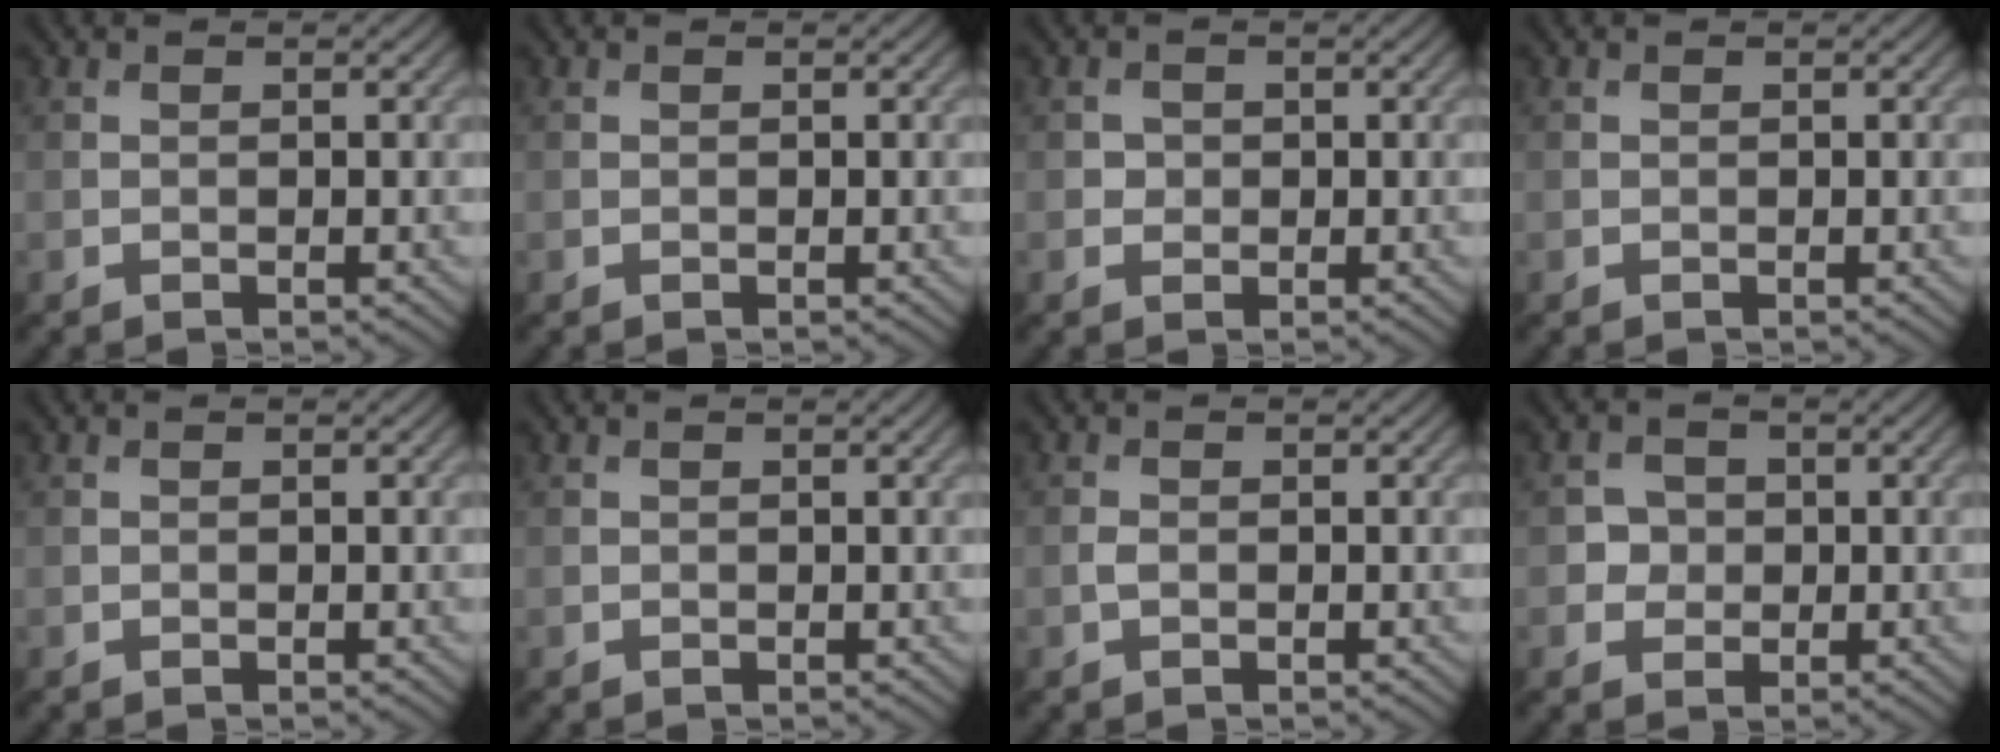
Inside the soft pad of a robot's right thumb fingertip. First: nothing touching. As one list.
[{"total": 0.0}, {"total": 1.2, "force": [0.0, 1.2, 0.3], "torque": [-0.001, -0.003, -0.003]}, {"total": 0.0}, {"total": 0.0}, {"total": 0.0}, {"total": 0.8, "force": [-0.2, 0.5, 0.6], "torque": [-0.016, 0.000, -0.006]}, {"total": 2.3, "force": [-0.1, 2.3, 0.5], "torque": [-0.009, -0.003, -0.008]}]